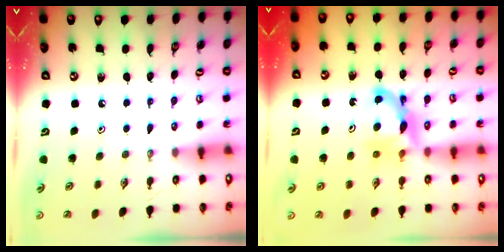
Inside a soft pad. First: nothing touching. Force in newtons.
{"total": 8.0, "press": 8.0, "slide": 0.2}